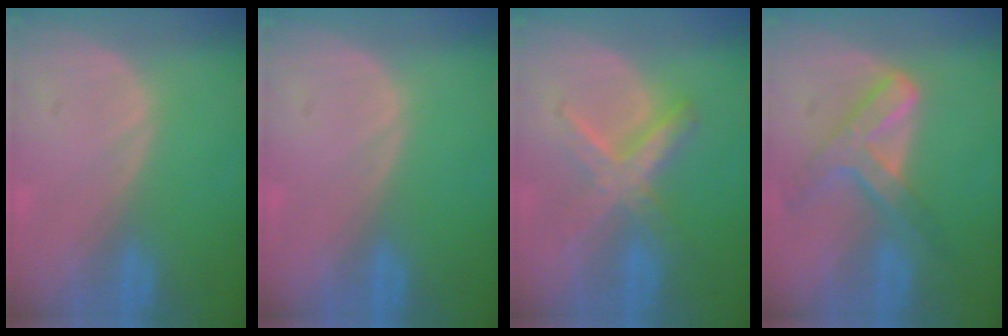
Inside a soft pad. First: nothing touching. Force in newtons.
{"total": 0.0}
{"total": 5.9, "press": 5.9, "slide": 0.2}
{"total": 7.4, "press": 6.3, "slide": 3.9}